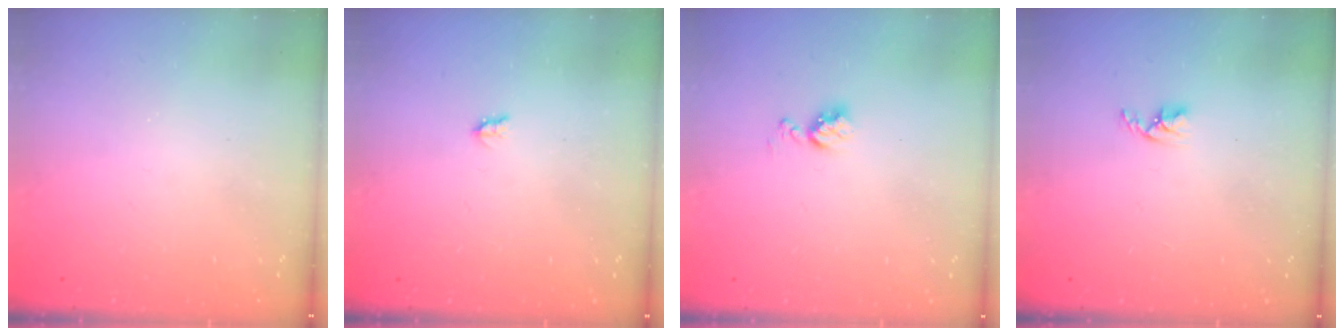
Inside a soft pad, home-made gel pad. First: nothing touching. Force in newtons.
{"total": 1.7, "press": 1.6, "slide": 0.3}
{"total": 4.9, "press": 4.9, "slide": 0.5}
{"total": 2.7, "press": 2.7, "slide": 0.5}